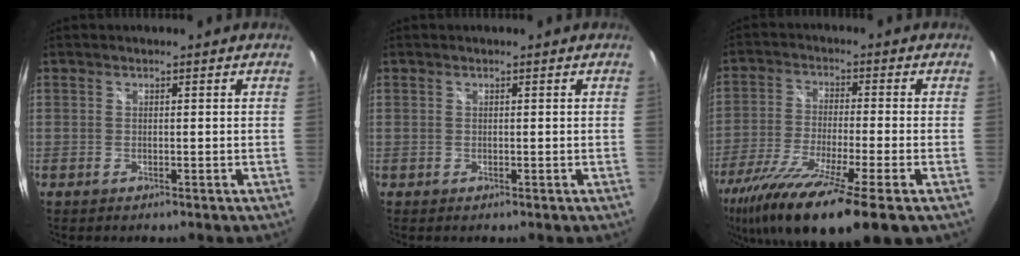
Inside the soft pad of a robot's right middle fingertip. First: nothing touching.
{"total": 0.0}
{"total": 18.4, "force": [-12.3, 1.7, 13.7], "torque": [-0.268, -0.068, -0.215]}